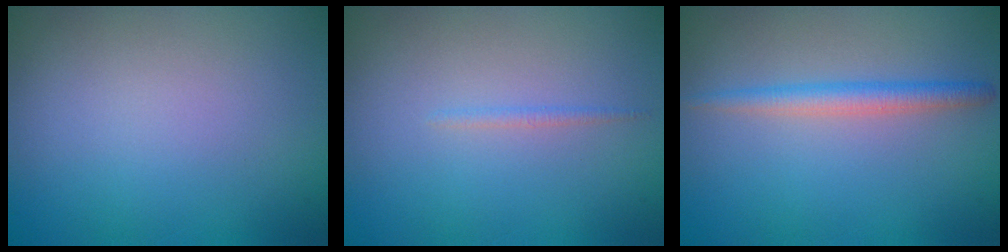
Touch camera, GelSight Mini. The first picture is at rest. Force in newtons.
{"total": 0.6, "press": 0.6, "slide": 0.1}
{"total": 2.2, "press": 2.2, "slide": 0.1}